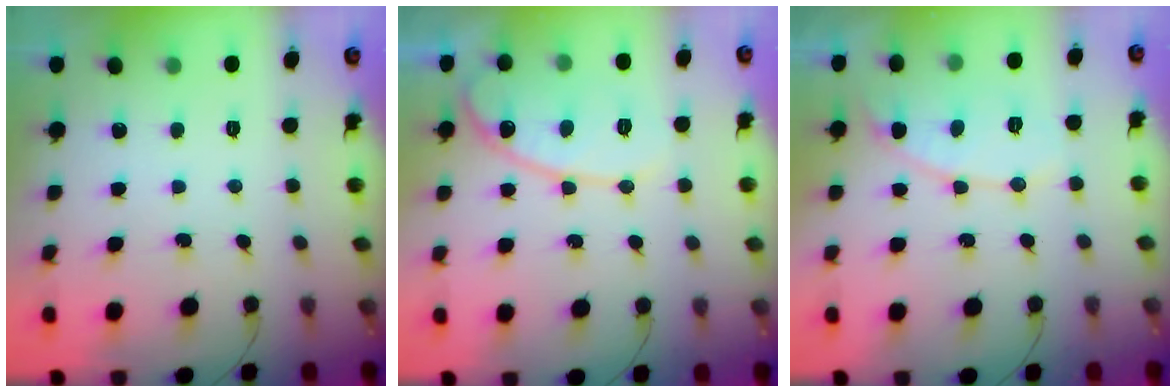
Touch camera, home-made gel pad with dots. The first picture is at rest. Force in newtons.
{"total": 13.1, "press": 13.1, "slide": 1.3}
{"total": 8.1, "press": 8.1, "slide": 0.4}